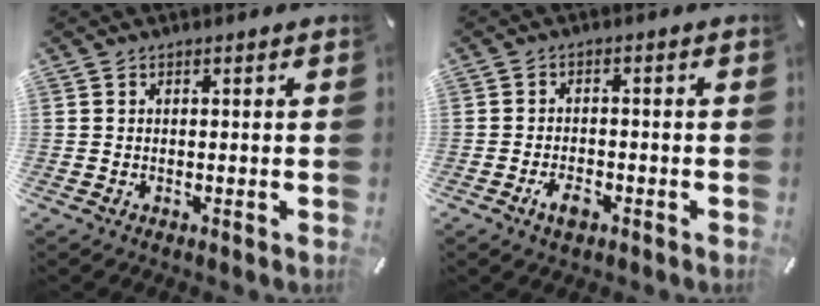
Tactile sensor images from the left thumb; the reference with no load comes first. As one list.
[{"total": 3.9, "force": [-2.2, 2.1, 2.5], "torque": [-0.054, 0.006, -0.041]}]